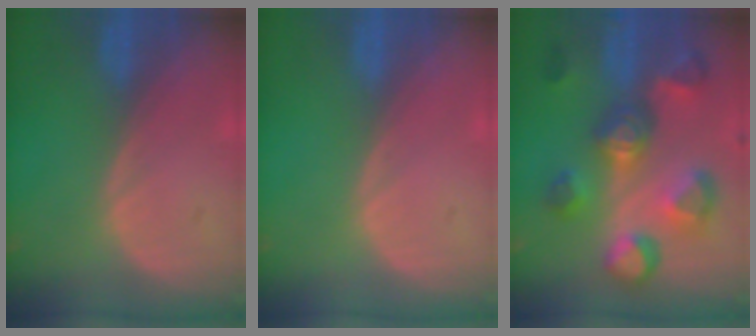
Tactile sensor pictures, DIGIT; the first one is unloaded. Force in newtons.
{"total": 0.0}
{"total": 10.5, "press": 10.0, "slide": 3.3}